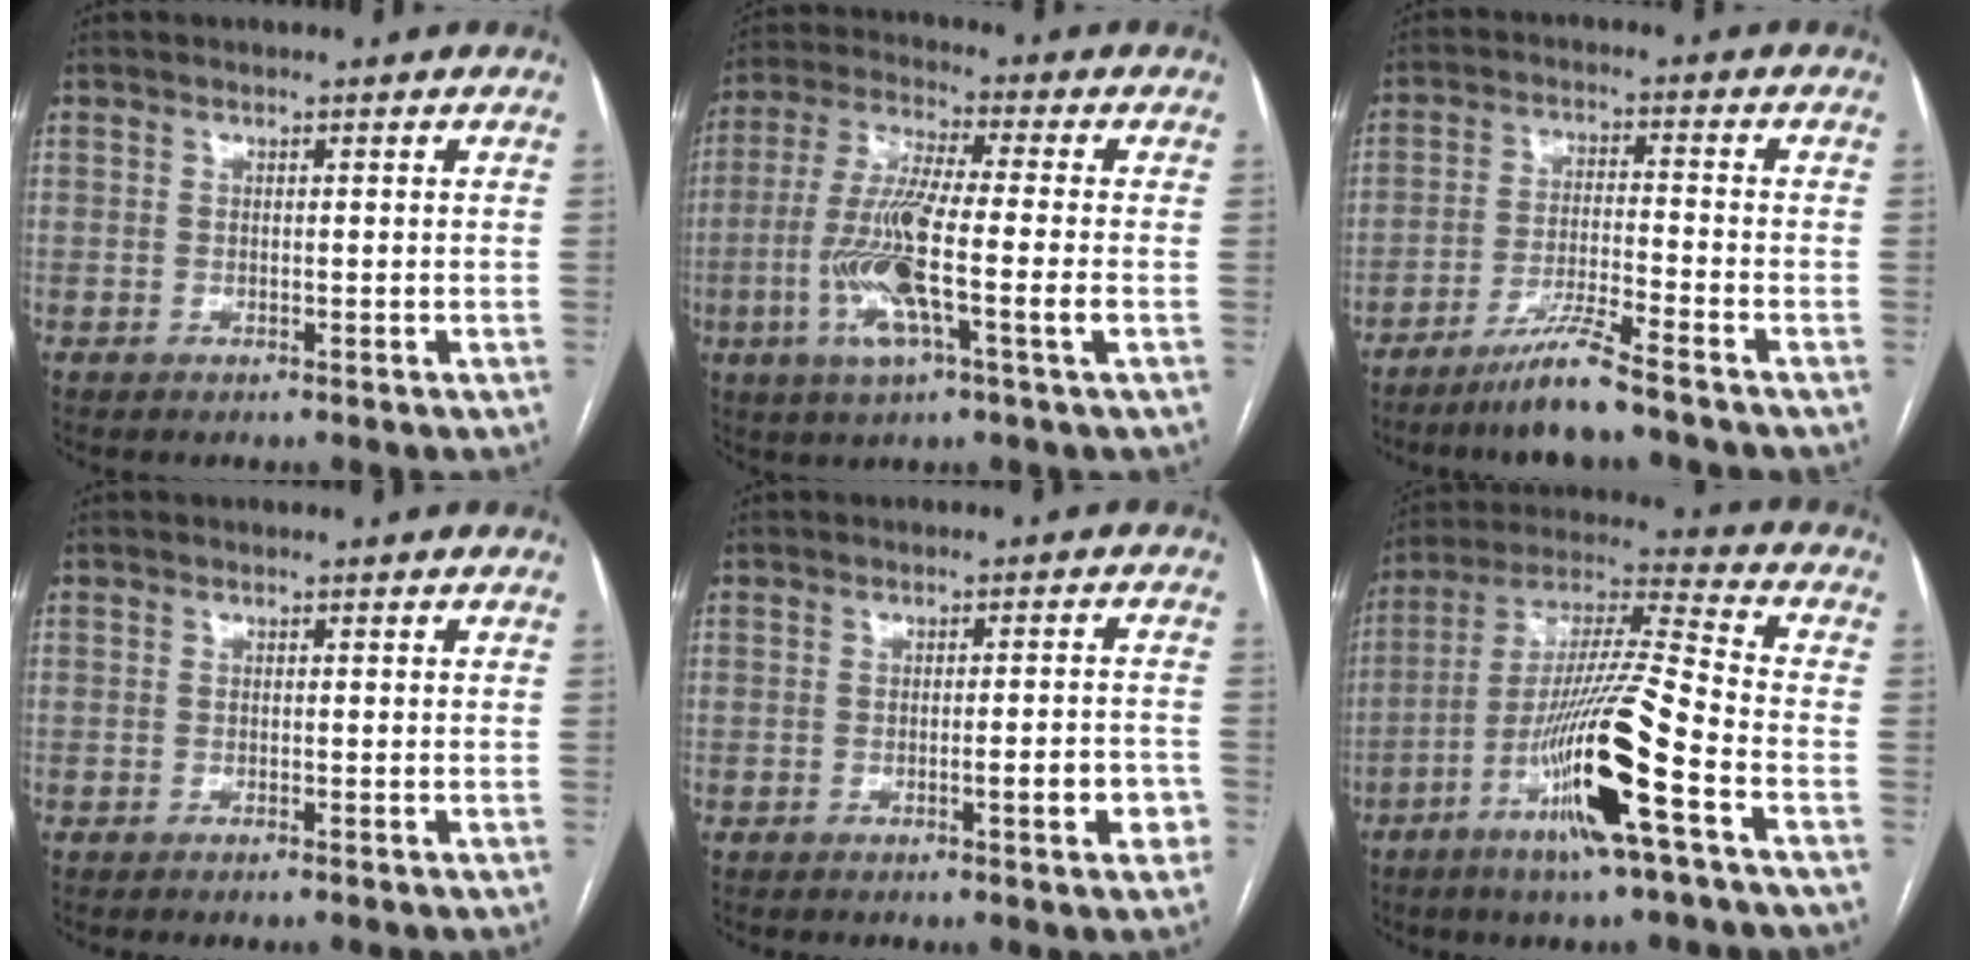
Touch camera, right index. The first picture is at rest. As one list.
[{"total": 12.8, "force": [-3.1, 0.5, 12.5], "torque": [-0.256, -0.007, -0.063]}, {"total": 7.1, "force": [-5.7, -0.6, 4.2], "torque": [-0.079, -0.024, -0.109]}, {"total": 0.6, "force": [-0.4, -0.1, 0.3], "torque": [-0.007, 0.000, -0.008]}, {"total": 4.6, "force": [-1.9, 0.7, 4.2], "torque": [-0.052, 0.006, -0.023]}, {"total": 17.4, "force": [-7.2, -0.1, 15.8], "torque": [-0.310, -0.013, -0.132]}]